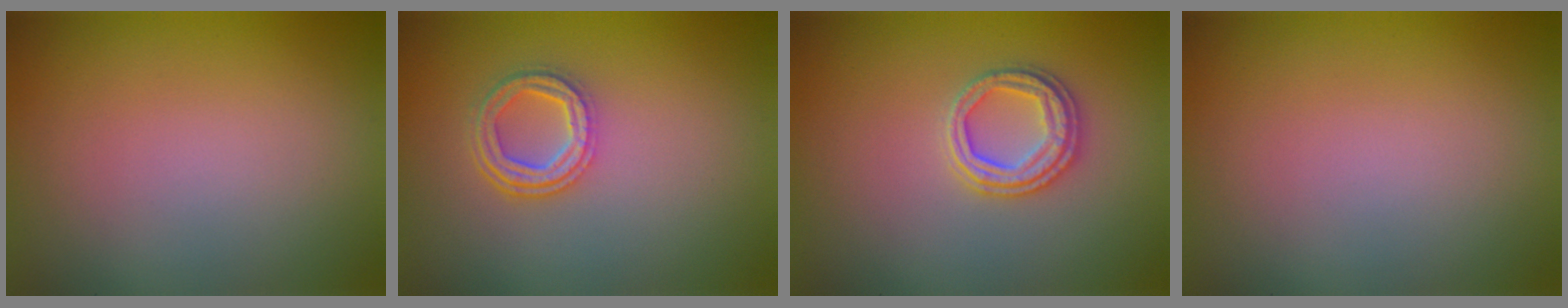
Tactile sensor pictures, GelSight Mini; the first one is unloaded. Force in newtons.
{"total": 3.7, "press": 2.7, "slide": 2.5}
{"total": 2.6, "press": 2.5, "slide": 0.3}
{"total": 0.0}